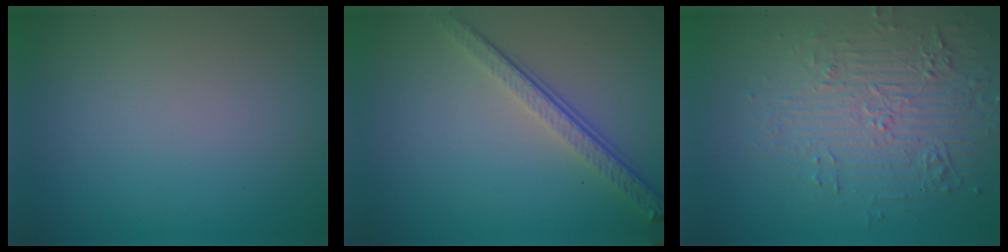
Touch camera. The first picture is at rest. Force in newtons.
{"total": 4.0, "press": 2.8, "slide": 2.9}
{"total": 4.8, "press": 4.2, "slide": 2.4}